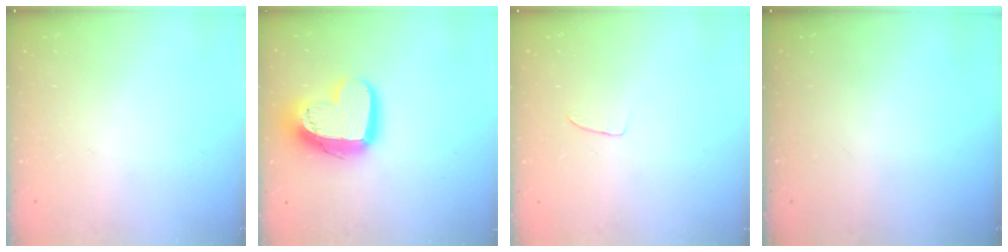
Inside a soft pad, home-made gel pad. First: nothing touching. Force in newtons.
{"total": 17.0, "press": 17.0, "slide": 1.7}
{"total": 2.5, "press": 2.5, "slide": 0.1}
{"total": 0.0}